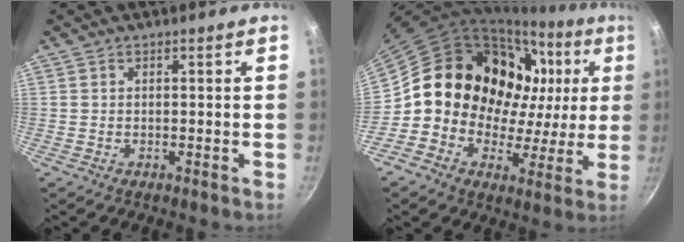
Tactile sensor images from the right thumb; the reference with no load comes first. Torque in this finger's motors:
{"motor_torque": [0.94, 1.76, 1.02, -1.01, 0.18]}